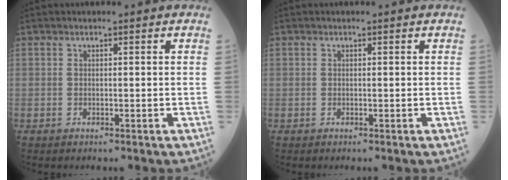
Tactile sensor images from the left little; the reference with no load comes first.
{"total": 0.0}